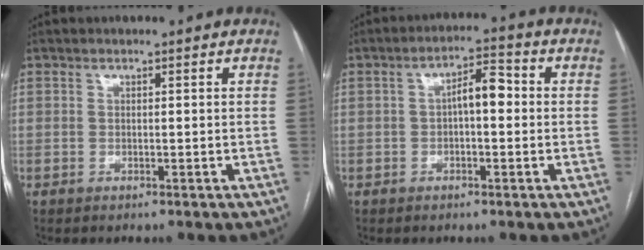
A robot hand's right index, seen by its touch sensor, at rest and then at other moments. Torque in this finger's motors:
{"motor_torque": [0.86, 0.00, 0.33, 0.10]}